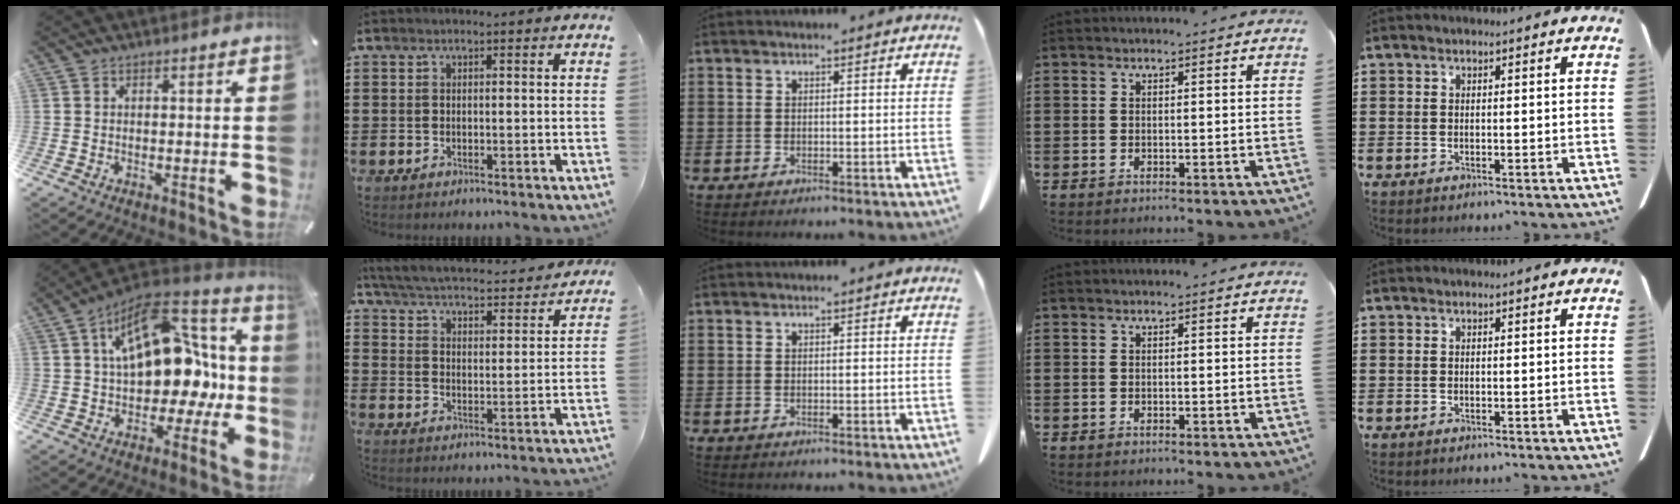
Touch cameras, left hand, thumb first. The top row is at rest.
{"thumb": {"total": 21.1, "force": [4.4, 13.6, 15.6], "torque": [-0.239, -0.026, 0.078]}, "index": {"total": 3.9, "force": [3.8, -0.2, 0.9], "torque": [-0.039, -0.032, 0.058]}}